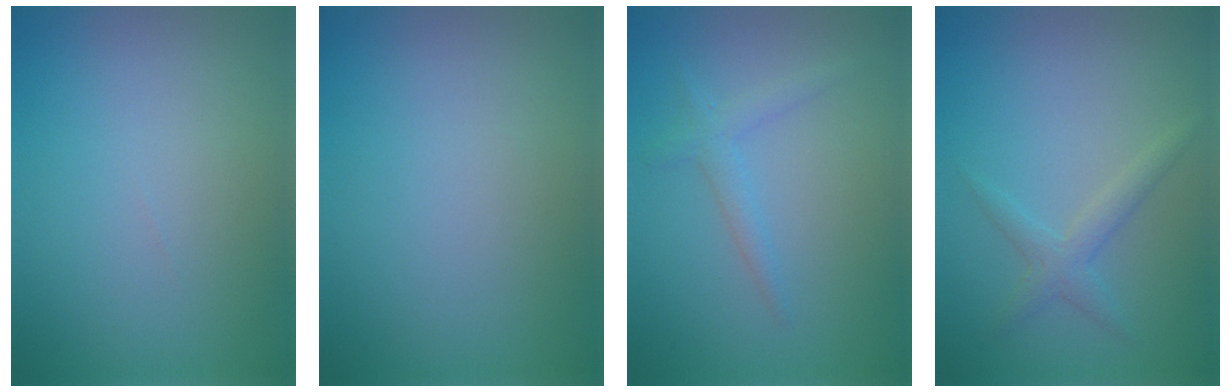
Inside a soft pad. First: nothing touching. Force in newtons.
{"total": 0.0}
{"total": 1.7, "press": 1.7, "slide": 0.1}
{"total": 2.0, "press": 2.0, "slide": 0.0}